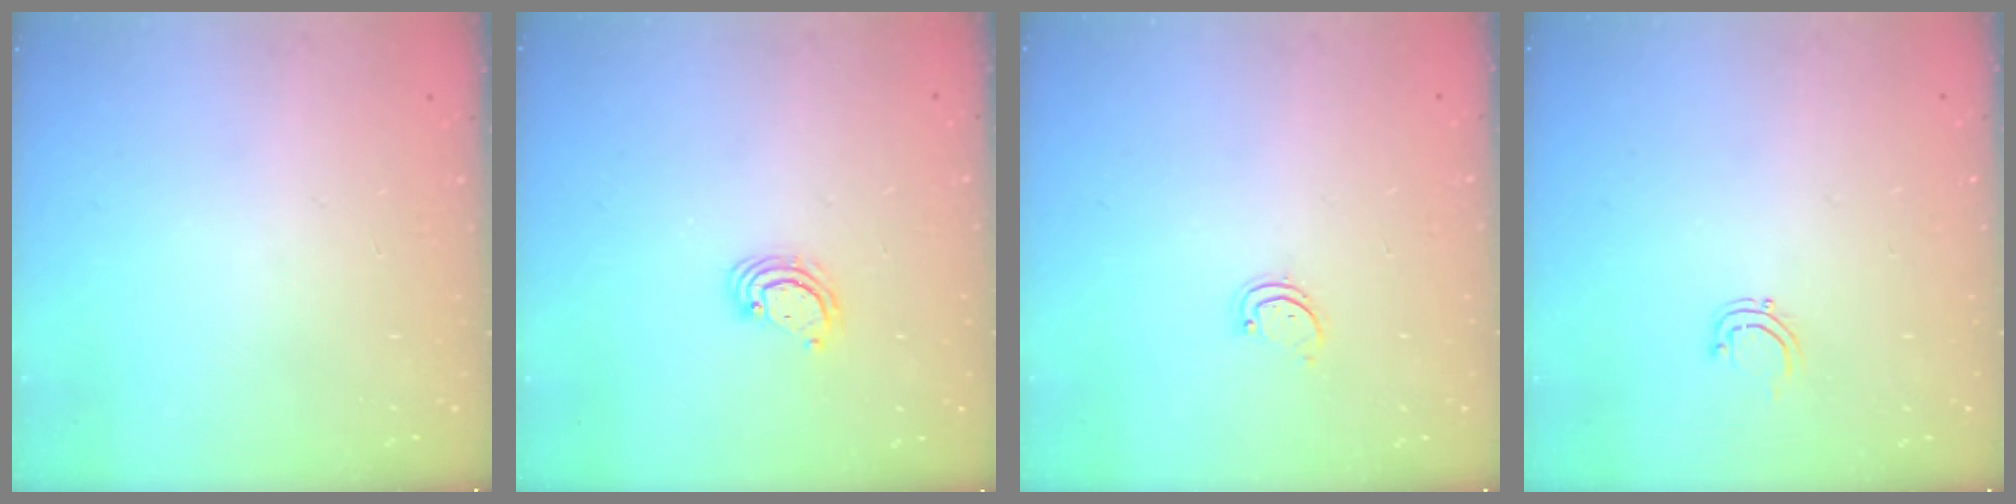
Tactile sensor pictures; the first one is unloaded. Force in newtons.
{"total": 2.9, "press": 2.9, "slide": 0.3}
{"total": 1.7, "press": 1.7, "slide": 0.3}
{"total": 3.3, "press": 3.3, "slide": 0.3}